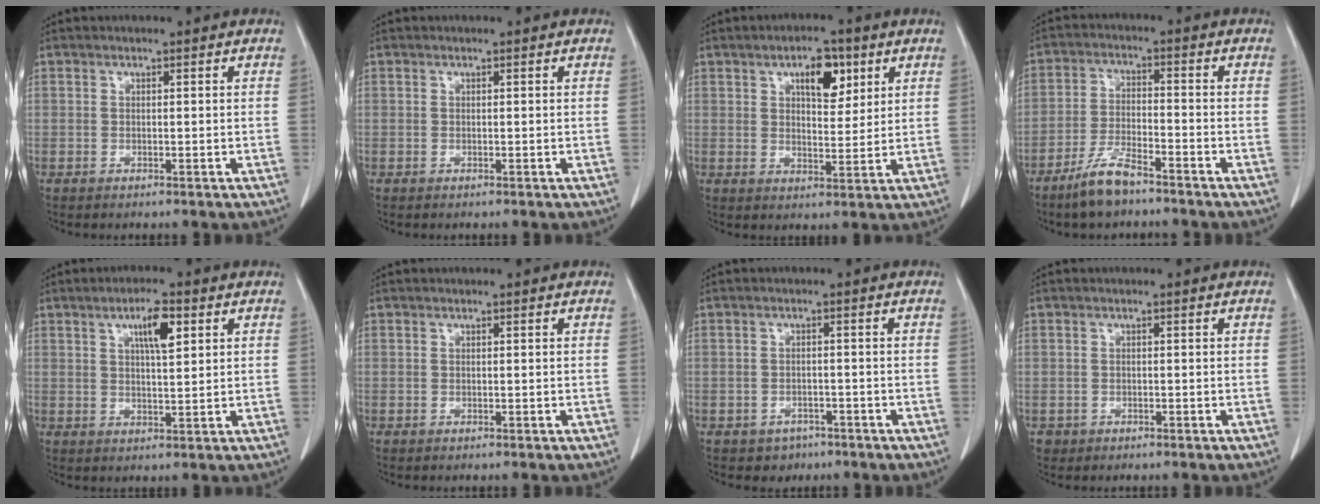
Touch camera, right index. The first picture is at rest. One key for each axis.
{"total": 0.0}
{"total": 6.6, "fx": 3.2, "fy": 2.8, "fz": 5.0, "tx": -0.077, "ty": 0.005, "tz": 0.050}
{"total": 6.7, "fx": -5.2, "fy": 1.4, "fz": 3.9, "tx": -0.086, "ty": -0.009, "tz": -0.101}
{"total": 5.4, "fx": 2.4, "fy": 1.1, "fz": 4.8, "tx": -0.083, "ty": 0.002, "tz": 0.040}
{"total": 0.0}
{"total": 3.0, "fx": -1.9, "fy": 2.3, "fz": 0.3, "tx": -0.005, "ty": 0.010, "tz": -0.023}
{"total": 1.3, "fx": -0.6, "fy": 1.2, "fz": -0.1, "tx": -0.004, "ty": 0.005, "tz": -0.010}